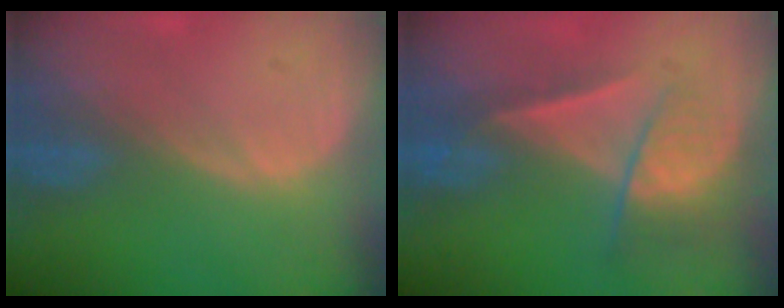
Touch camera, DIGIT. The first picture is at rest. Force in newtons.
{"total": 7.2, "press": 6.0, "slide": 3.9}